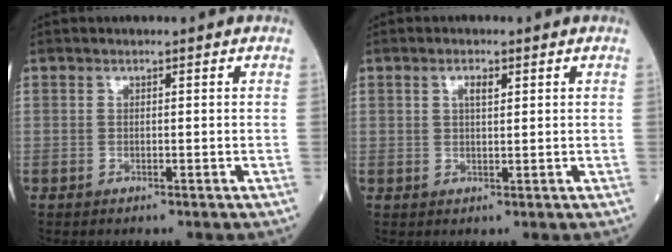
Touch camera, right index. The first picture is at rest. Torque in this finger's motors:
{"motor_torque": [0.05, 0.03, 0.01, 0.00]}